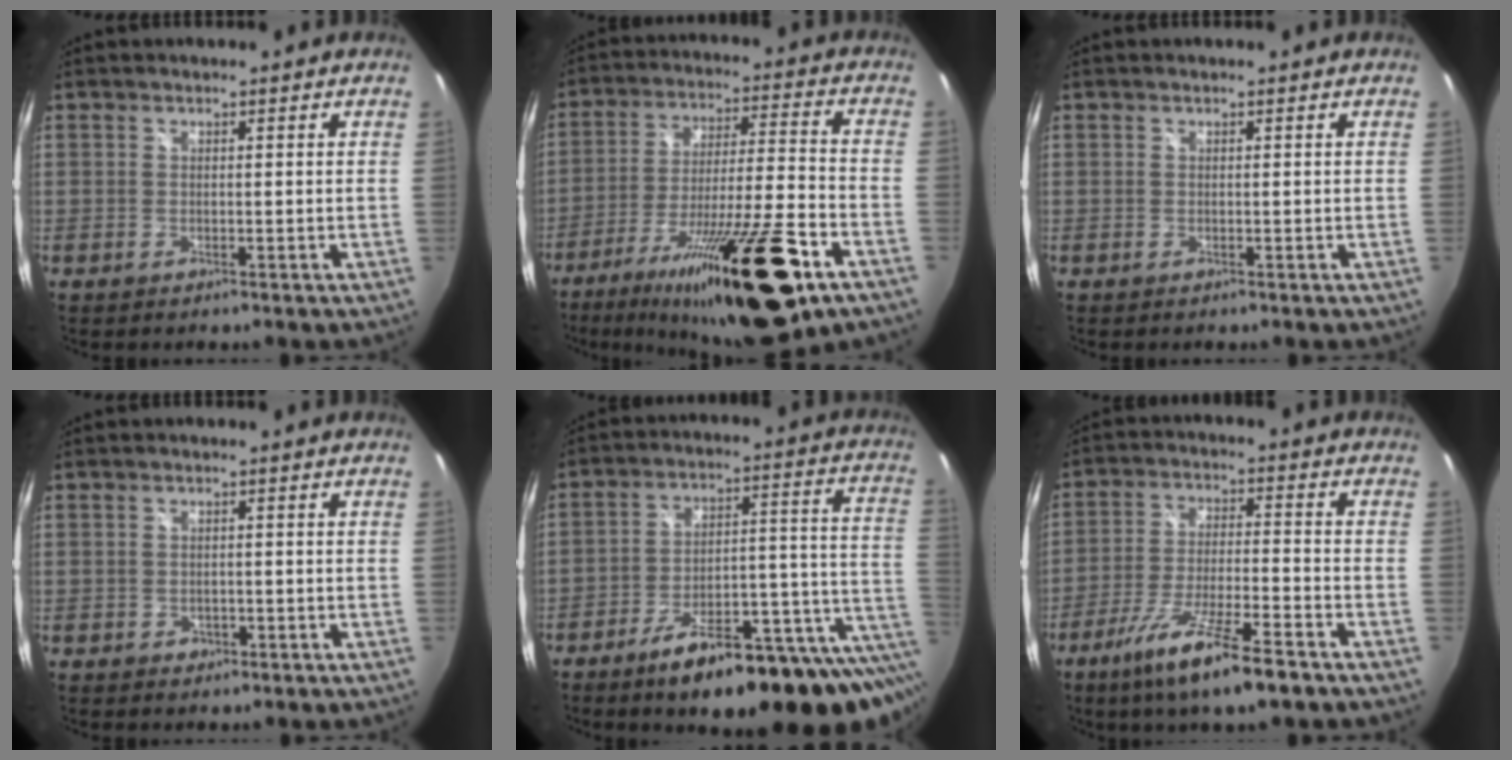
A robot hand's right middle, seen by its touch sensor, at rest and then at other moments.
{"total": 25.2, "force": [-15.4, 4.3, 19.4], "torque": [-0.335, -0.036, -0.246]}
{"total": 0.0}
{"total": 1.7, "force": [-0.7, 1.4, 0.6], "torque": [-0.010, -0.003, -0.009]}
{"total": 23.4, "force": [-13.2, 7.1, 18.0], "torque": [-0.224, -0.005, -0.180]}
{"total": 13.6, "force": [-9.1, 1.6, 9.9], "torque": [-0.200, -0.035, -0.161]}